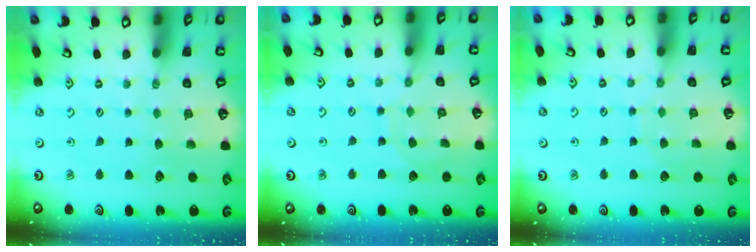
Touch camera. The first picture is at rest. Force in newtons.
{"total": 6.3, "press": 6.3, "slide": 0.3}
{"total": 4.0, "press": 4.0, "slide": 0.4}